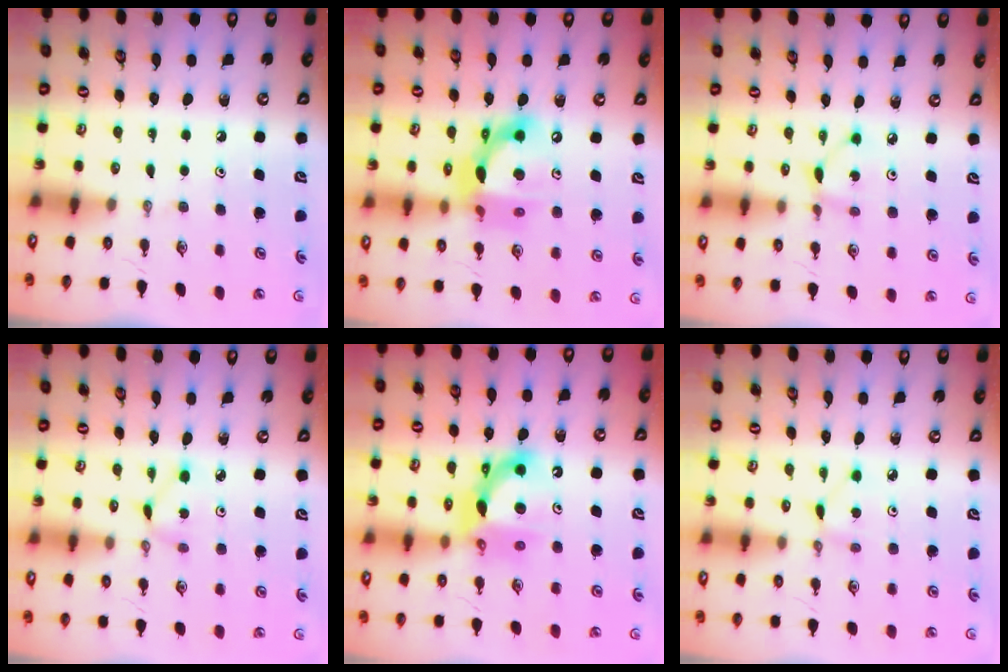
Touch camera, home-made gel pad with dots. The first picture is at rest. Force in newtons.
{"total": 14.9, "press": 14.8, "slide": 1.3}
{"total": 2.8, "press": 2.8, "slide": 0.2}
{"total": 2.8, "press": 2.8, "slide": 0.3}
{"total": 10.8, "press": 10.6, "slide": 2.4}
{"total": 1.9, "press": 1.9, "slide": 0.2}